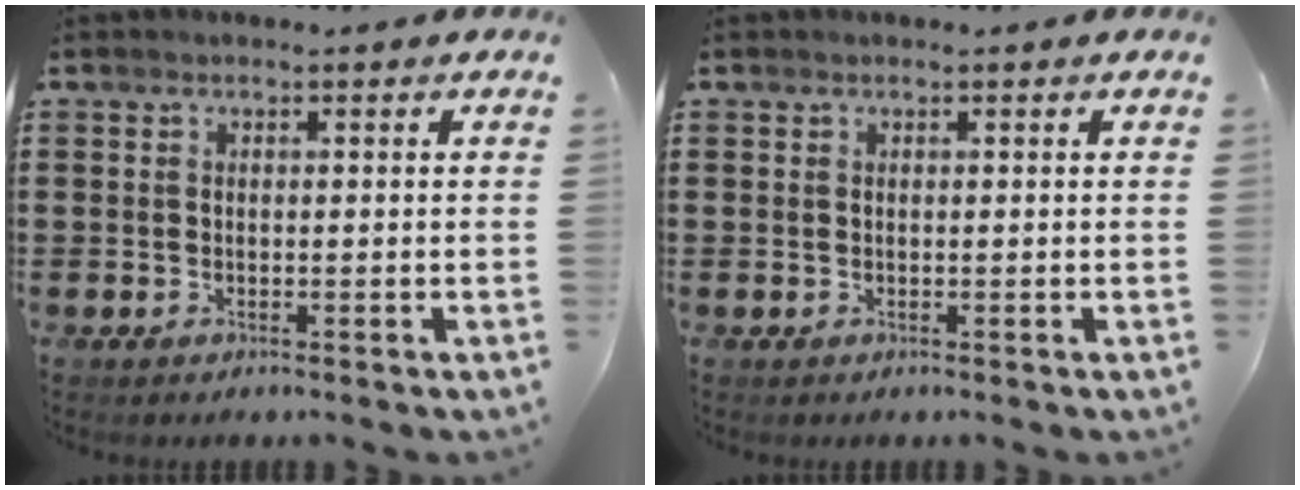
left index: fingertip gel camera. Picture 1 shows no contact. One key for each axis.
{"total": 0.0}